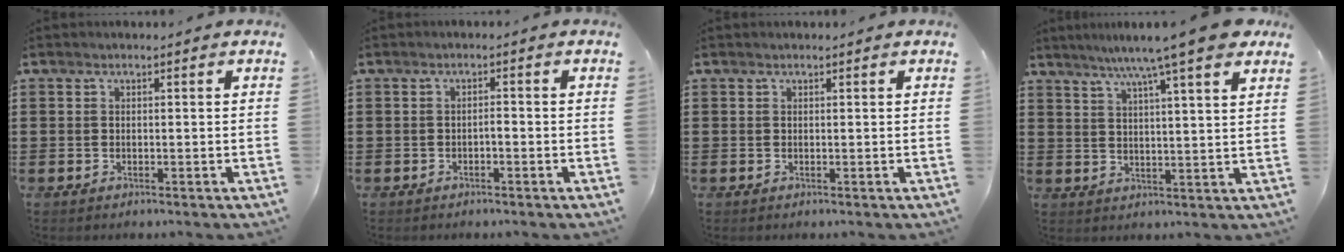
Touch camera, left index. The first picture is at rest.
{"total": 1.0, "force": [-0.7, 0.3, 0.8], "torque": [-0.018, -0.003, -0.013]}
{"total": 0.0}
{"total": 9.1, "force": [7.2, -0.1, 5.5], "torque": [-0.118, -0.021, 0.123]}